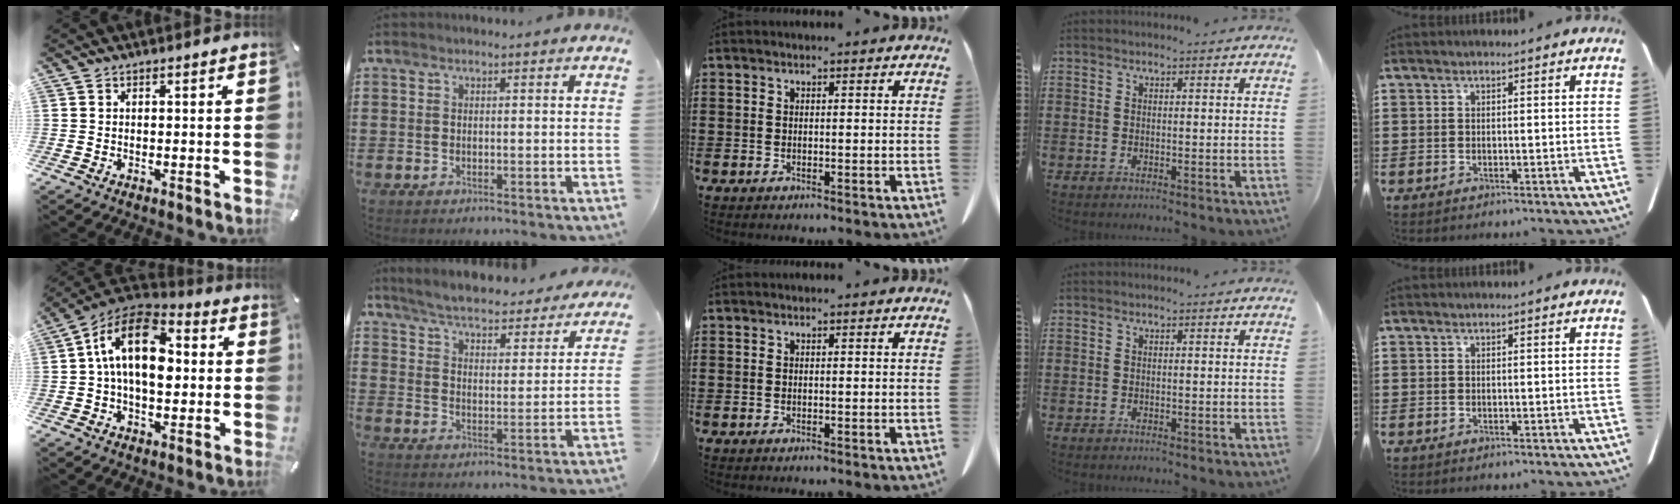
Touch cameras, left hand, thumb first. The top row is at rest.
{"thumb": {"total": 16.5, "force": [1.8, 10.3, 12.8], "torque": [-0.234, -0.002, 0.028]}, "index": {"total": 5.2, "force": [5.1, -0.2, 0.9], "torque": [-0.045, -0.041, 0.085]}}